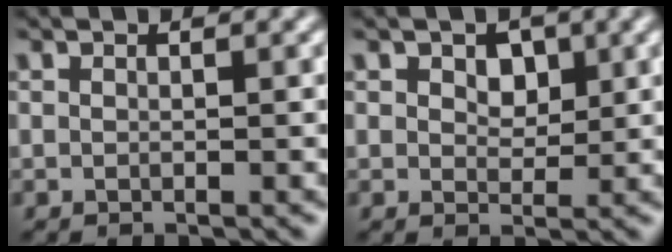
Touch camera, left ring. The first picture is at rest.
{"total": 2.3, "force": [0.8, 1.7, 1.3], "torque": [-0.024, -0.003, 0.008]}